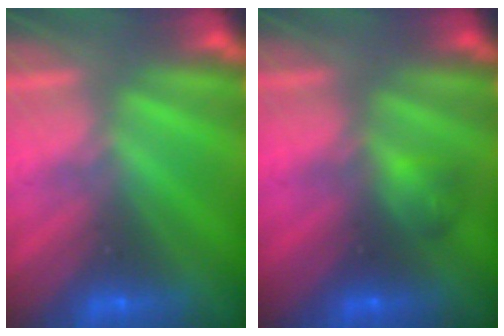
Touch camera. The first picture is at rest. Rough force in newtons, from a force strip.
{"total": 2.0}